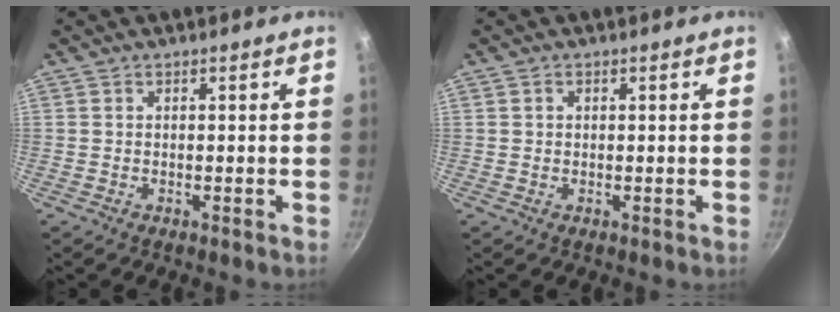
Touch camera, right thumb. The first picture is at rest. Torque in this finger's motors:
{"motor_torque": [-0.53, -0.36, -0.25, -0.14, 0.07]}